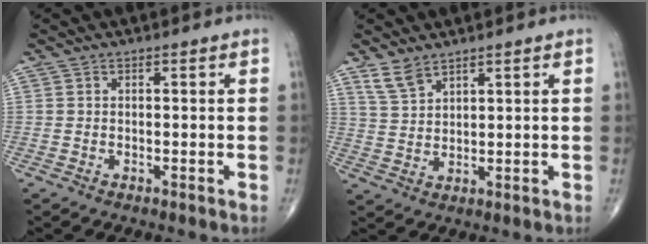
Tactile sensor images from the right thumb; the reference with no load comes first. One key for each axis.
{"total": 4.4, "fx": 3.5, "fy": 1.8, "fz": 2.0, "tx": -0.036, "ty": -0.015, "tz": 0.077}